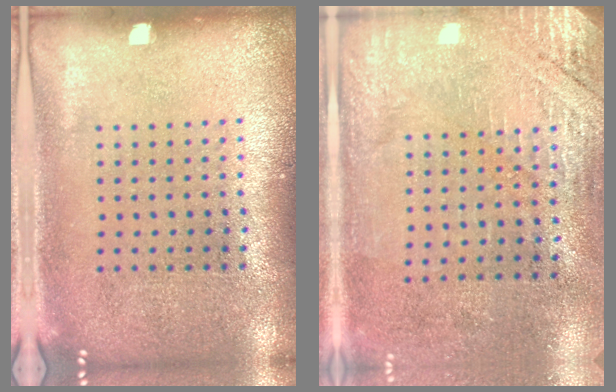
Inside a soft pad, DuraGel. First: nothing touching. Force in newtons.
{"total": 2.7, "press": 2.4, "slide": 1.2}